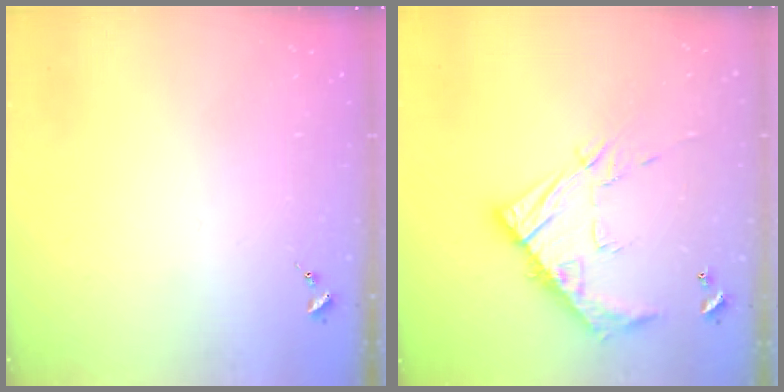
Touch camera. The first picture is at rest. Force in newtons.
{"total": 15.0, "press": 15.0, "slide": 1.0}